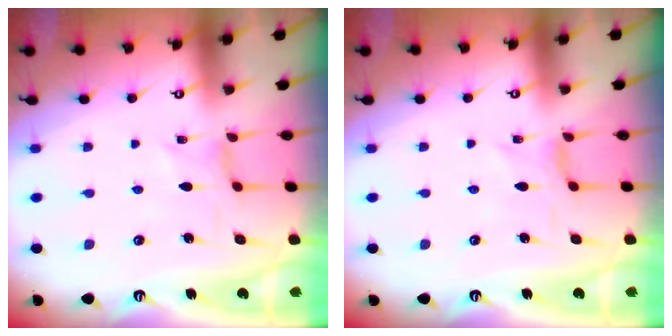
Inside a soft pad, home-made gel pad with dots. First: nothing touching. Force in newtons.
{"total": 0.0}